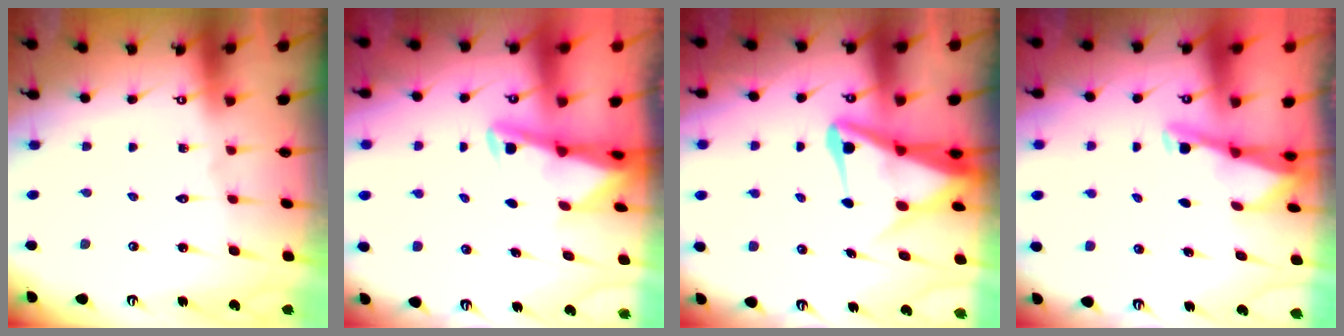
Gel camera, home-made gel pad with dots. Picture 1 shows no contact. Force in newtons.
{"total": 2.8, "press": 2.7, "slide": 0.6}
{"total": 7.9, "press": 7.9, "slide": 0.7}
{"total": 2.9, "press": 2.9, "slide": 0.2}